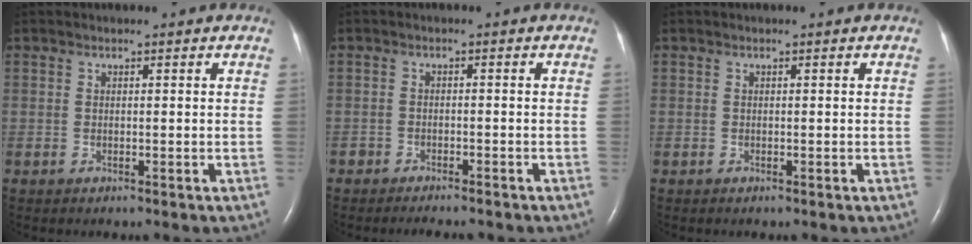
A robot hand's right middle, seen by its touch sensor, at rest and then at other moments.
{"total": 4.5, "force": [-3.9, 1.4, 1.7], "torque": [-0.015, -0.004, -0.053]}
{"total": 0.0}